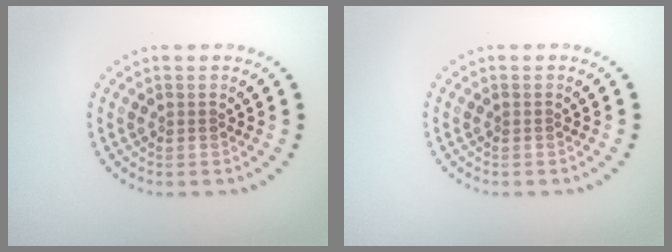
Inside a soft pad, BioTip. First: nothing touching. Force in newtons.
{"total": 0.0}